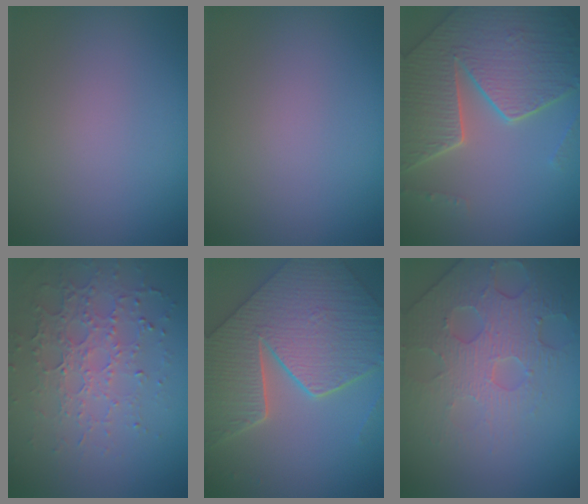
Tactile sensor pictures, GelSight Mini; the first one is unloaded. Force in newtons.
{"total": 0.0}
{"total": 8.2, "press": 5.9, "slide": 5.7}
{"total": 4.0, "press": 3.8, "slide": 1.4}
{"total": 9.2, "press": 6.8, "slide": 6.2}
{"total": 4.7, "press": 4.4, "slide": 1.6}